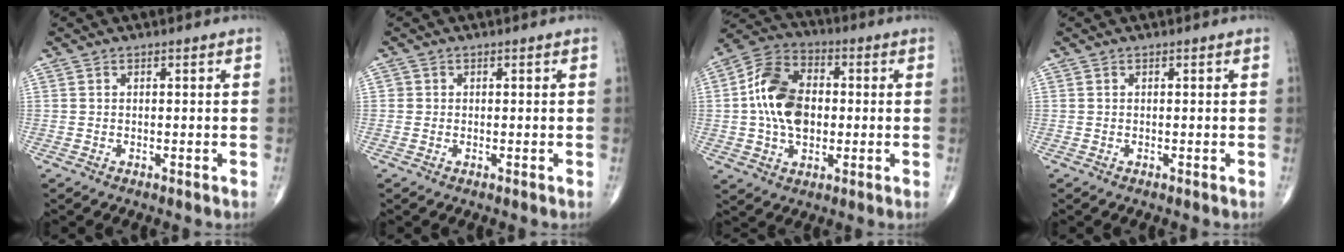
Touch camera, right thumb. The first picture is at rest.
{"total": 0.8, "force": [0.0, 0.8, 0.1], "torque": [0.005, 0.003, -0.001]}
{"total": 14.2, "force": [0.3, 9.4, 10.6], "torque": [-0.177, 0.023, 0.000]}
{"total": 0.0}